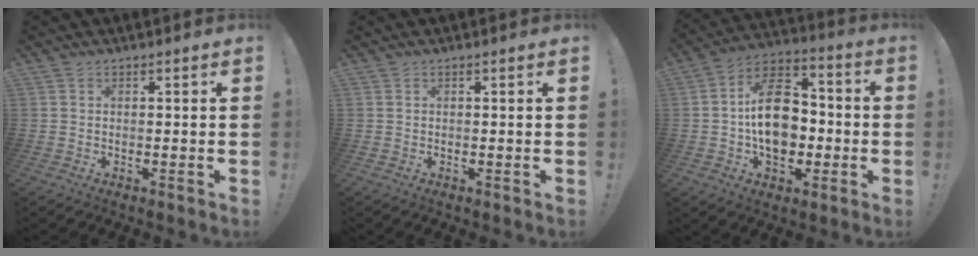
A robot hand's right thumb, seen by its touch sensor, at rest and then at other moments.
{"total": 0.0}
{"total": 18.2, "force": [-1.2, 12.9, 12.8], "torque": [-0.198, 0.015, -0.017]}